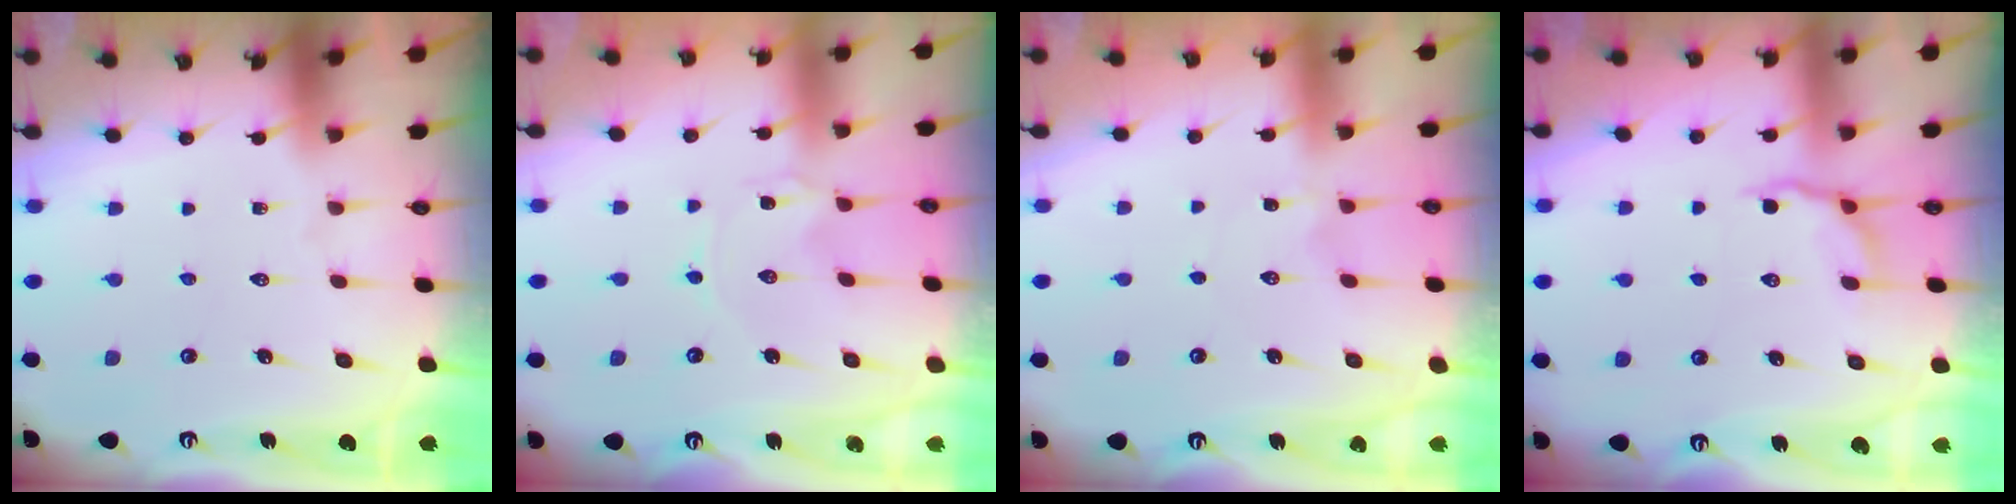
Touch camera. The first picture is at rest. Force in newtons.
{"total": 0.0}
{"total": 1.8, "press": 1.7, "slide": 0.2}
{"total": 4.6, "press": 4.2, "slide": 1.8}